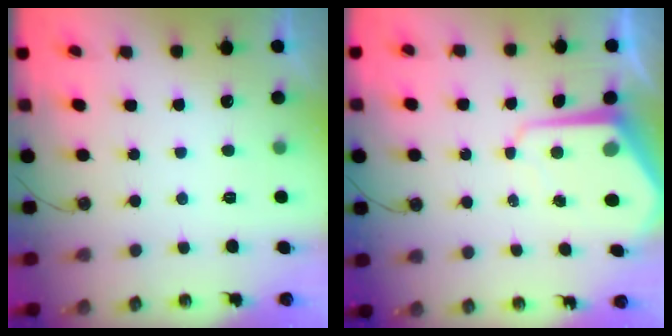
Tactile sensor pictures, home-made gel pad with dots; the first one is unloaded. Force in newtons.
{"total": 7.9, "press": 7.9, "slide": 0.7}